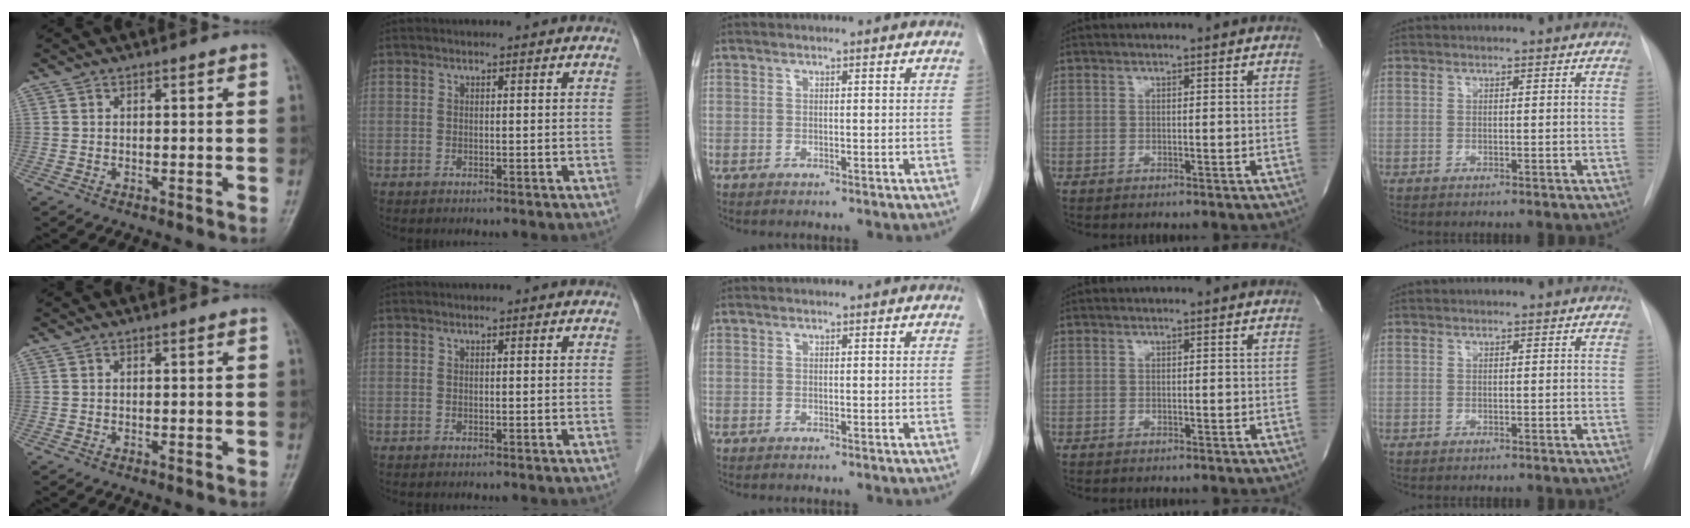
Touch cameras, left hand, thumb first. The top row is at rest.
{}